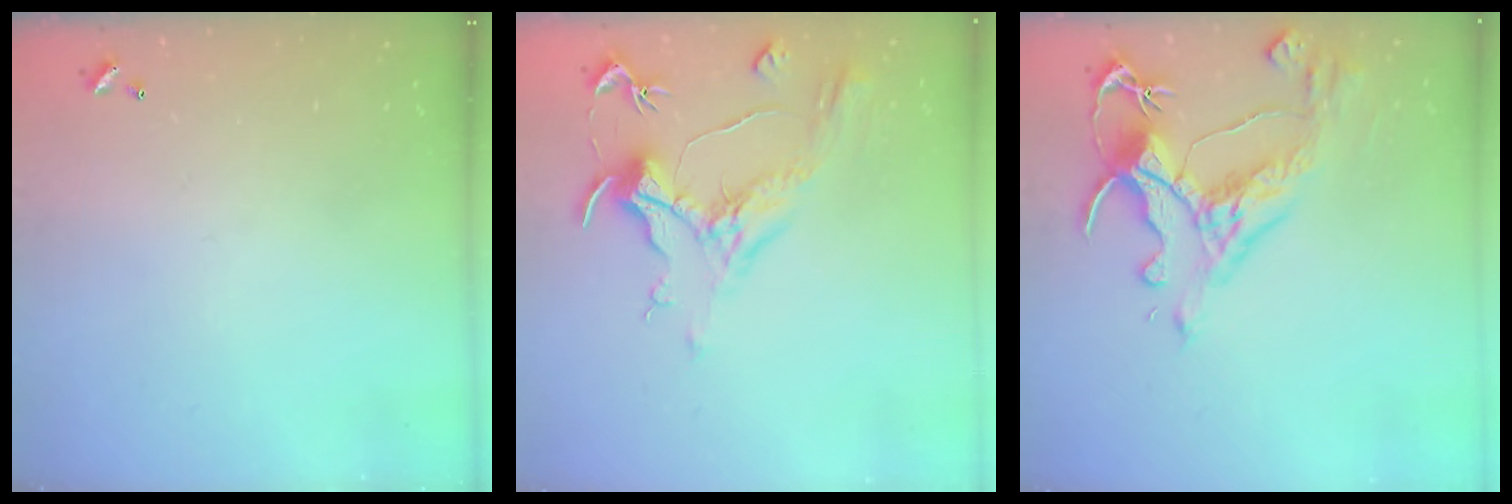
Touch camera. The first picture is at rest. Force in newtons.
{"total": 1.1, "press": 0.1, "slide": 1.1}
{"total": 6.4, "press": 6.2, "slide": 1.8}